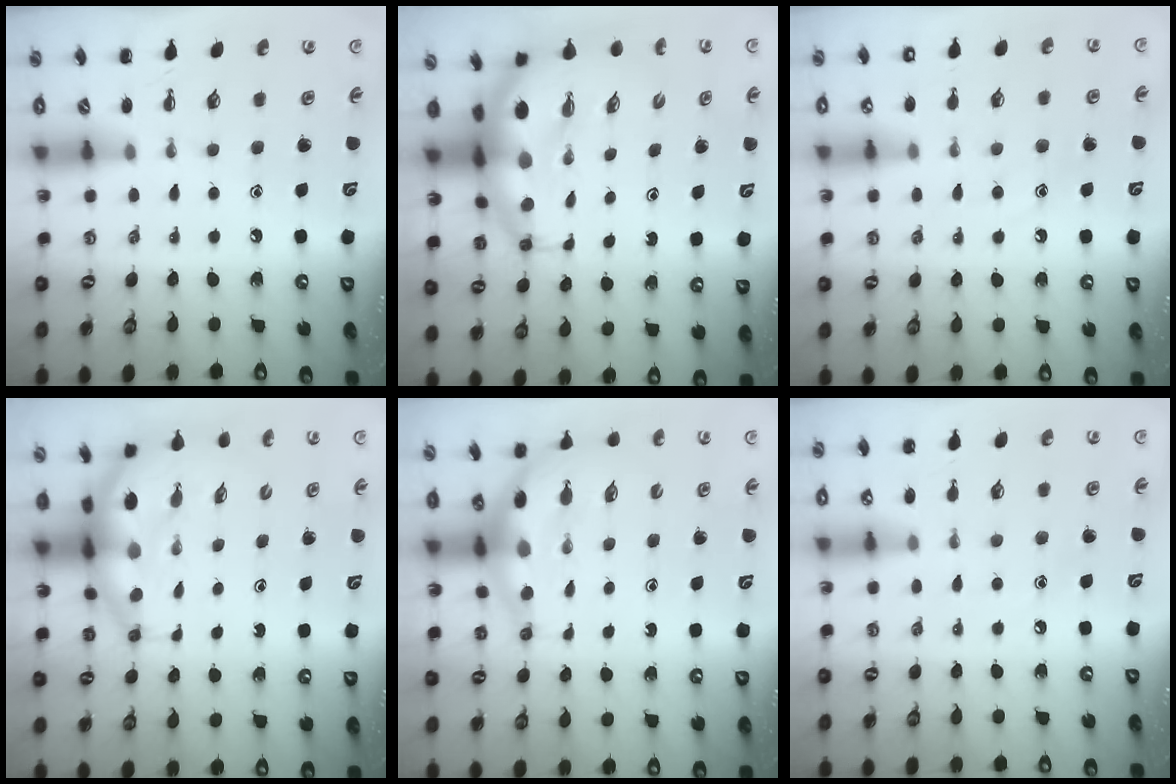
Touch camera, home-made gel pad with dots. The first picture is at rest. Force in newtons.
{"total": 10.7, "press": 10.3, "slide": 2.7}
{"total": 8.9, "press": 8.8, "slide": 1.3}
{"total": 6.8, "press": 6.6, "slide": 1.6}
{"total": 7.8, "press": 7.6, "slide": 1.6}
{"total": 6.4, "press": 6.3, "slide": 1.4}